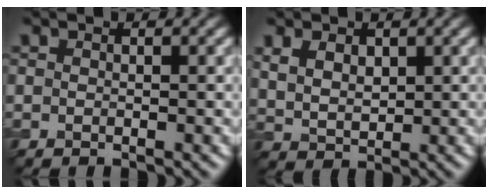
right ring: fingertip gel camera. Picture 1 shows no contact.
{"total": 3.2, "force": [1.4, 2.0, 2.0], "torque": [-0.048, -0.003, 0.032]}